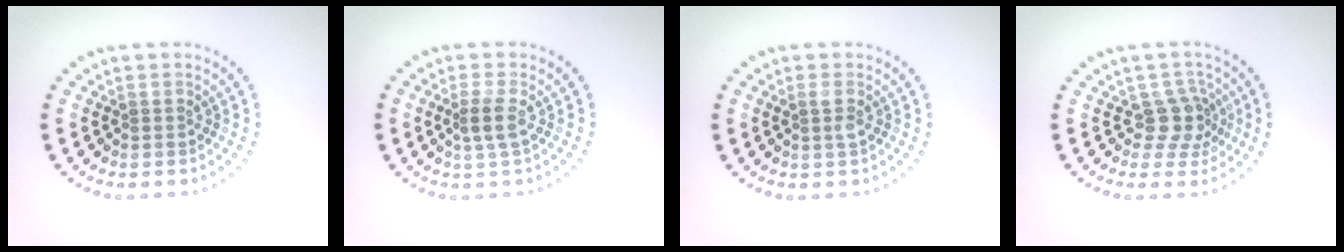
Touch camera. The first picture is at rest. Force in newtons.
{"total": 1.8, "press": 1.4, "slide": 1.1}
{"total": 0.9, "press": 0.9, "slide": 0.2}
{"total": 2.6, "press": 2.1, "slide": 1.7}